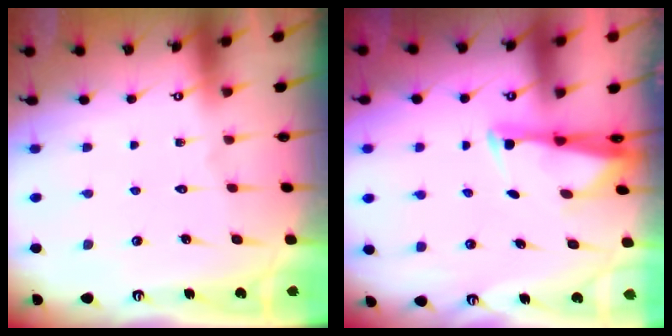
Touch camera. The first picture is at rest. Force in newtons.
{"total": 2.6, "press": 2.5, "slide": 0.7}